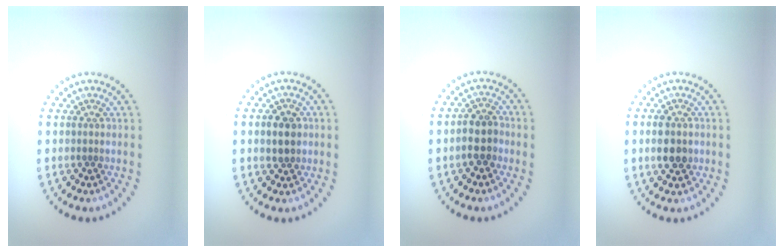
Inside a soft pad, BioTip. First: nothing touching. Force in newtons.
{"total": 2.5, "press": 2.5, "slide": 0.6}
{"total": 2.8, "press": 2.6, "slide": 1.1}
{"total": 2.9, "press": 2.9, "slide": 0.2}